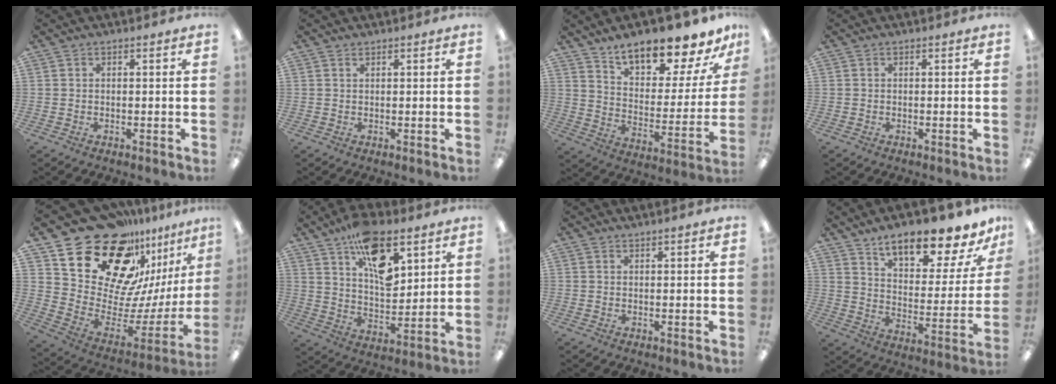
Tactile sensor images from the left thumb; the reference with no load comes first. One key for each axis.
{"total": 0.5, "fx": 0.5, "fy": 0.1, "fz": 0.2, "tx": -0.005, "ty": 0.001, "tz": 0.009}
{"total": 16.6, "fx": 14.4, "fy": 4.5, "fz": 6.8, "tx": -0.113, "ty": -0.103, "tz": 0.250}
{"total": 0.0}
{"total": 26.9, "fx": 18.3, "fy": 15.7, "fz": 12.0, "tx": -0.192, "ty": -0.144, "tz": 0.354}
{"total": 15.8, "fx": 9.0, "fy": 7.7, "fz": 10.5, "tx": -0.154, "ty": -0.038, "tz": 0.155}
{"total": 0.7, "fx": 0.7, "fy": 0.0, "fz": 0.3, "tx": -0.005, "ty": 0.000, "tz": 0.012}
{"total": 16.0, "fx": 13.2, "fy": 4.8, "fz": 7.8, "tx": -0.117, "ty": -0.089, "tz": 0.222}